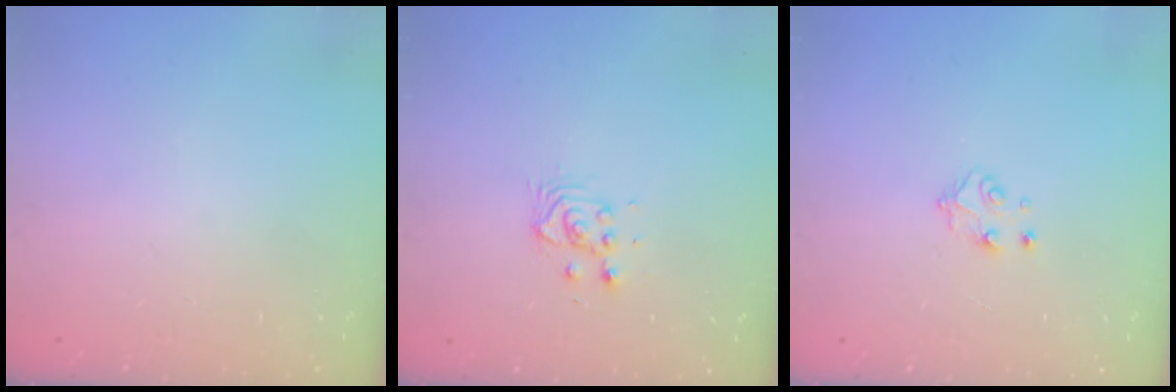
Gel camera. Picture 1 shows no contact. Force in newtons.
{"total": 3.4, "press": 3.4, "slide": 0.4}
{"total": 5.4, "press": 5.4, "slide": 0.4}